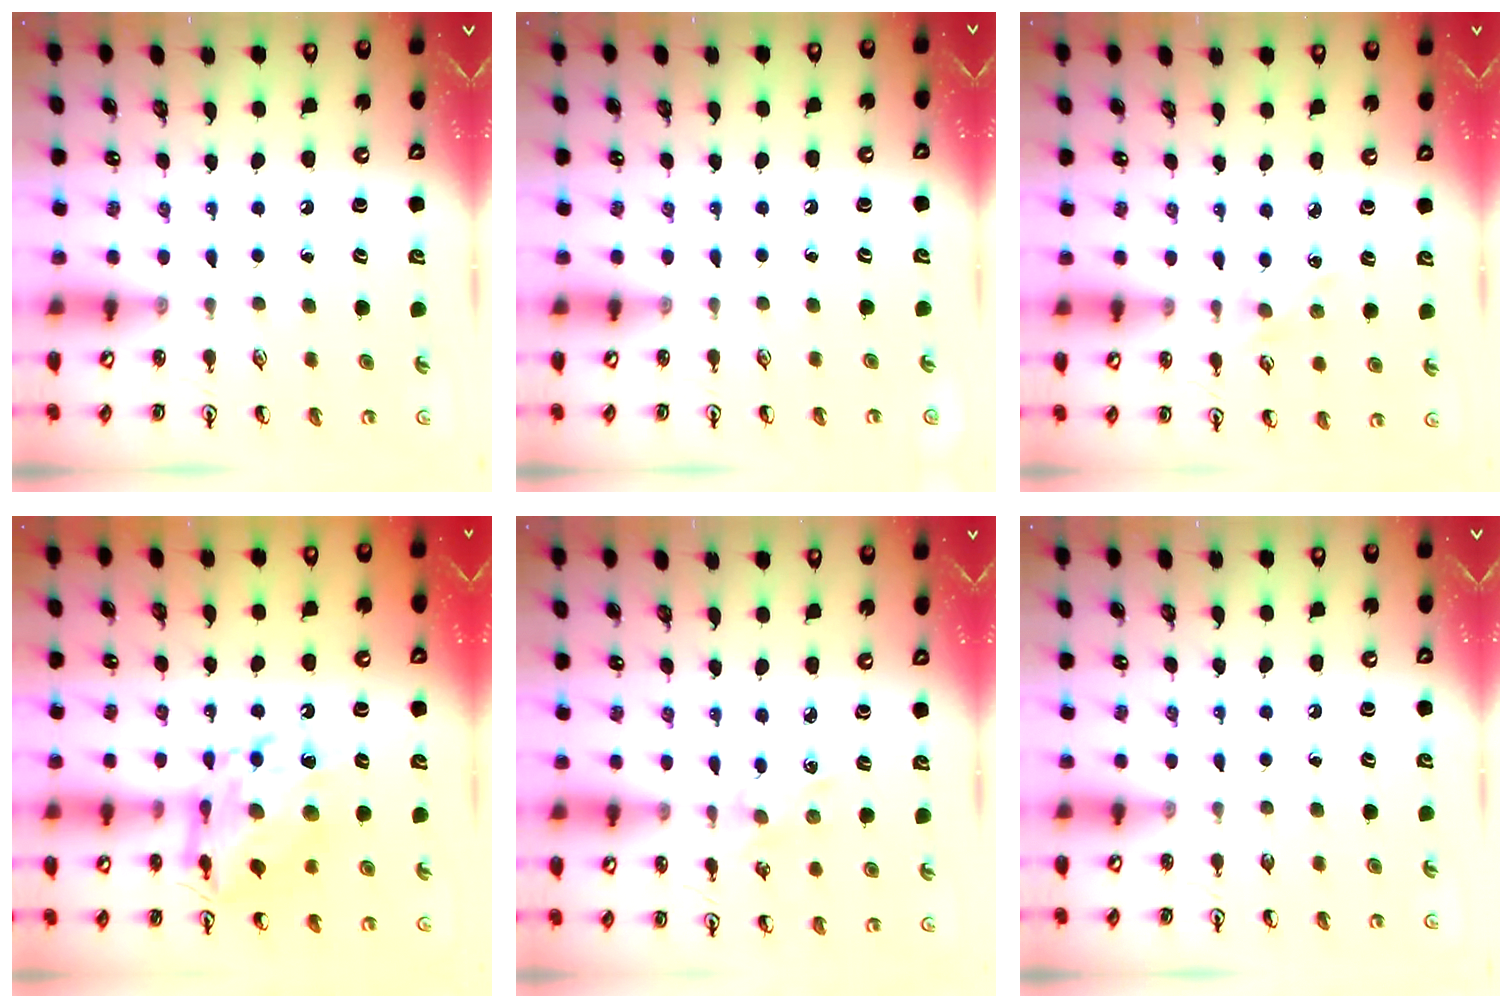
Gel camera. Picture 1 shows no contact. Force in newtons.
{"total": 0.0}
{"total": 1.9, "press": 1.9, "slide": 0.3}
{"total": 13.1, "press": 13.0, "slide": 1.4}
{"total": 2.5, "press": 2.5, "slide": 0.4}
{"total": 0.0}